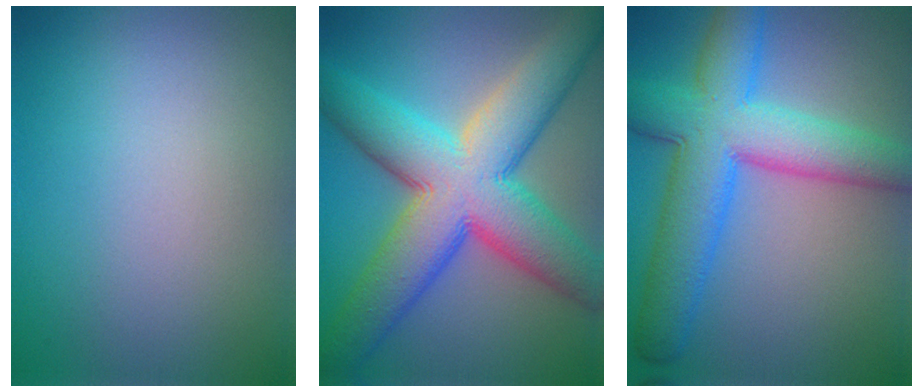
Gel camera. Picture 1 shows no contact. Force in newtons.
{"total": 12.5, "press": 12.5, "slide": 0.4}
{"total": 9.4, "press": 9.4, "slide": 0.3}